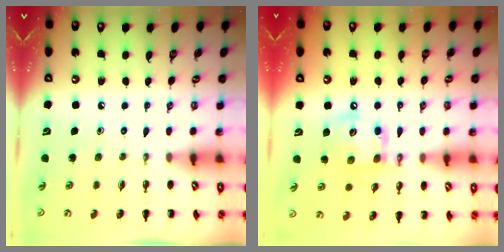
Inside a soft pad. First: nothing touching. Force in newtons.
{"total": 13.6, "press": 13.5, "slide": 1.2}